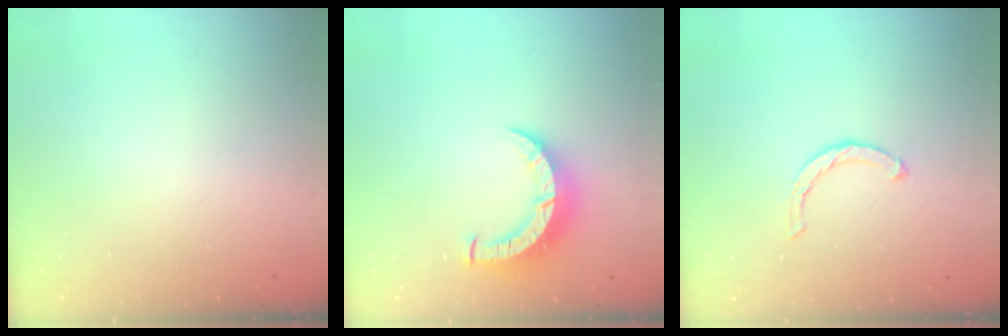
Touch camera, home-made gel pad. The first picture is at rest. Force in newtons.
{"total": 8.7, "press": 8.7, "slide": 0.9}
{"total": 2.1, "press": 2.1, "slide": 0.3}